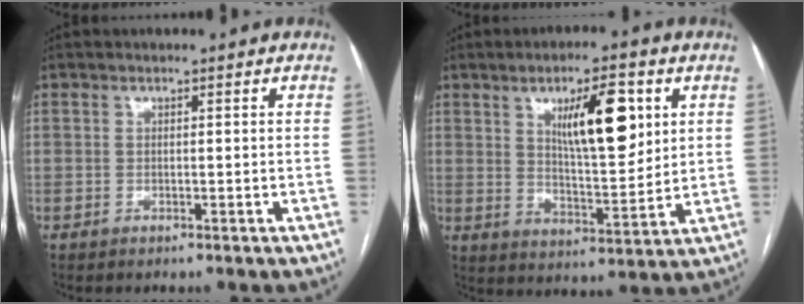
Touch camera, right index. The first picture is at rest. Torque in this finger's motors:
{"motor_torque": [1.22, 0.91, 0.59, 0.15]}